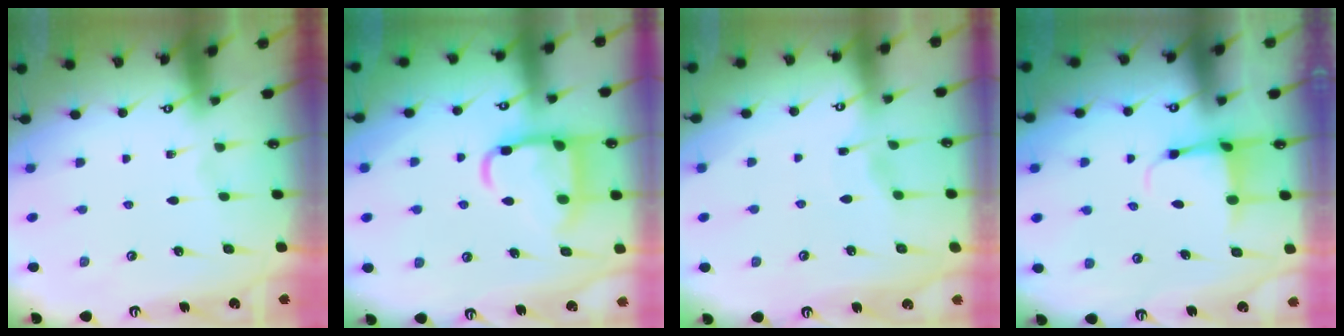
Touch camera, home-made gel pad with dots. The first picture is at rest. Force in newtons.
{"total": 13.6, "press": 13.5, "slide": 1.5}
{"total": 3.1, "press": 3.0, "slide": 0.5}
{"total": 3.8, "press": 3.6, "slide": 1.3}